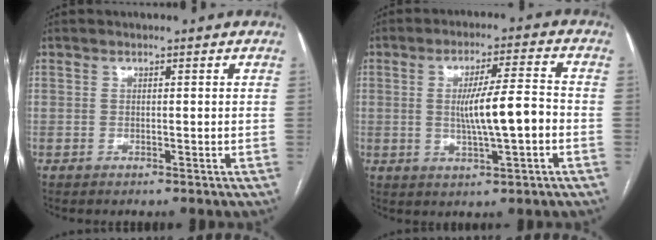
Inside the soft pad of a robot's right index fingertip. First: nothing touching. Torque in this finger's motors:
{"motor_torque": [1.05, -0.46, 0.69, 0.15]}